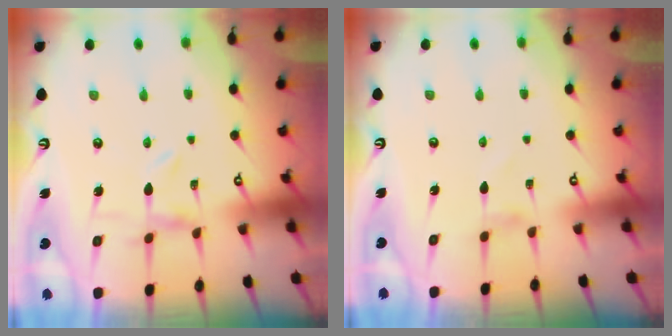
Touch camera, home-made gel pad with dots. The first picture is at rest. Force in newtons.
{"total": 0.8, "press": 0.8, "slide": 0.1}